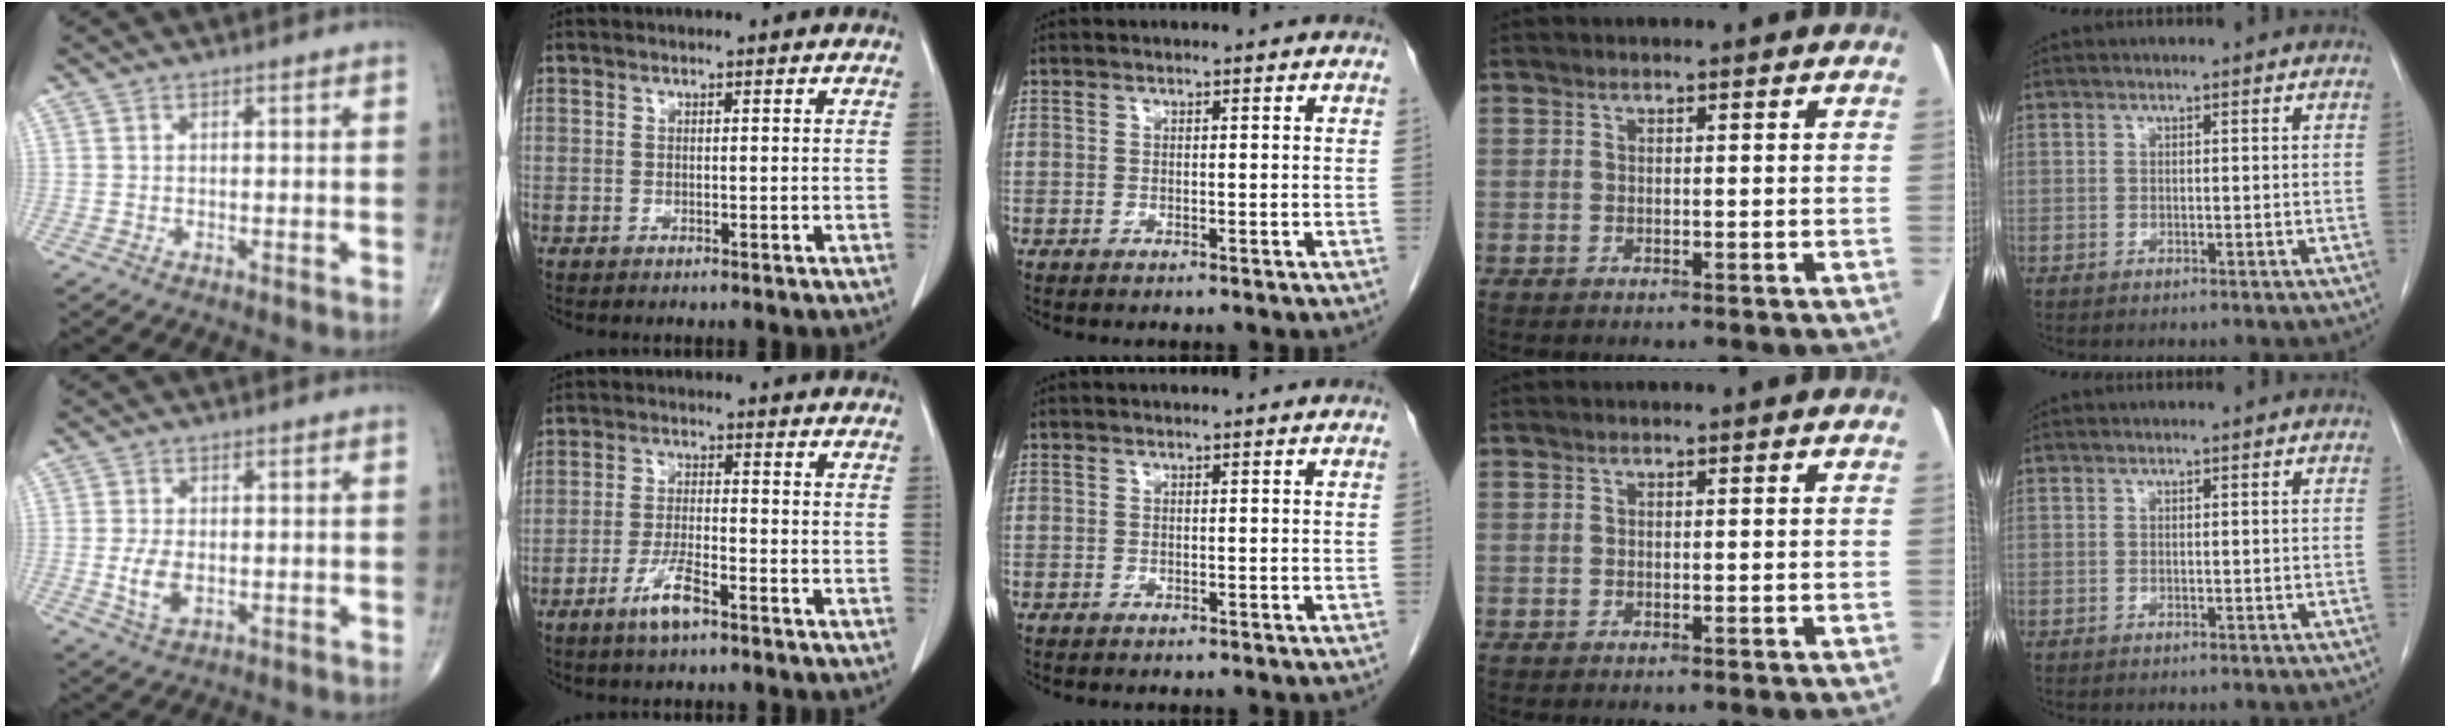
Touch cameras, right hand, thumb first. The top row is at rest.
{"thumb": {"total": 4.8, "force": [-0.6, 2.7, 3.9], "torque": [-0.078, -0.008, -0.006]}, "index": {"total": 5.3, "force": [-3.3, 0.8, 4.0], "torque": [-0.080, -0.002, -0.061]}}